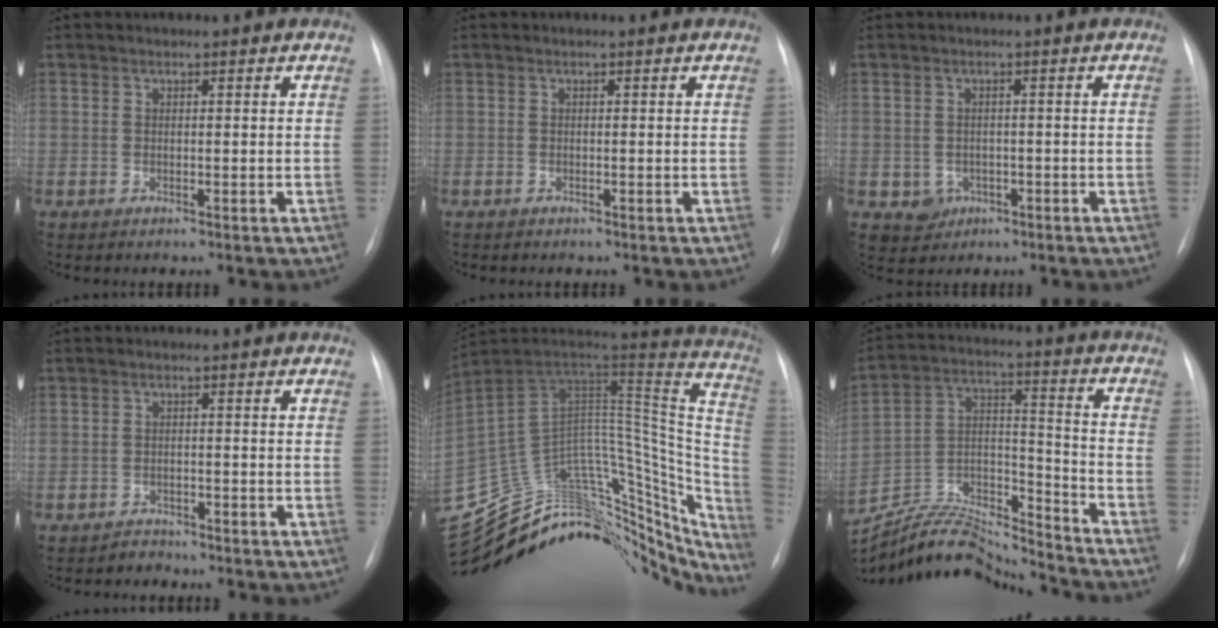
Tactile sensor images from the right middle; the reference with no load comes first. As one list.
[{"total": 0.0}, {"total": 3.3, "force": [-1.1, 3.0, 0.8], "torque": [-0.008, 0.005, -0.007]}, {"total": 1.7, "force": [-1.4, 0.6, -0.6], "torque": [0.011, -0.001, -0.025]}, {"total": 41.3, "force": [-33.1, 17.5, 17.5], "torque": [-0.227, 0.032, -0.410]}, {"total": 18.8, "force": [-18.5, 2.0, 3.3], "torque": [-0.068, 0.037, -0.307]}]